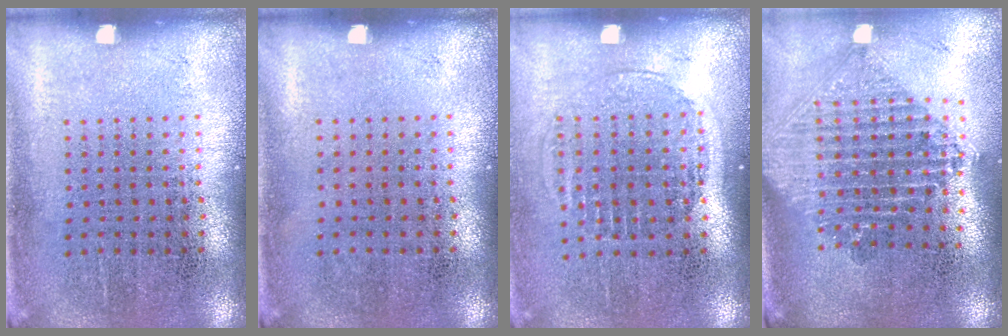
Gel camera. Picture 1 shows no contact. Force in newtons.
{"total": 0.0}
{"total": 1.5, "press": 1.3, "slide": 0.7}
{"total": 2.2, "press": 1.7, "slide": 1.4}